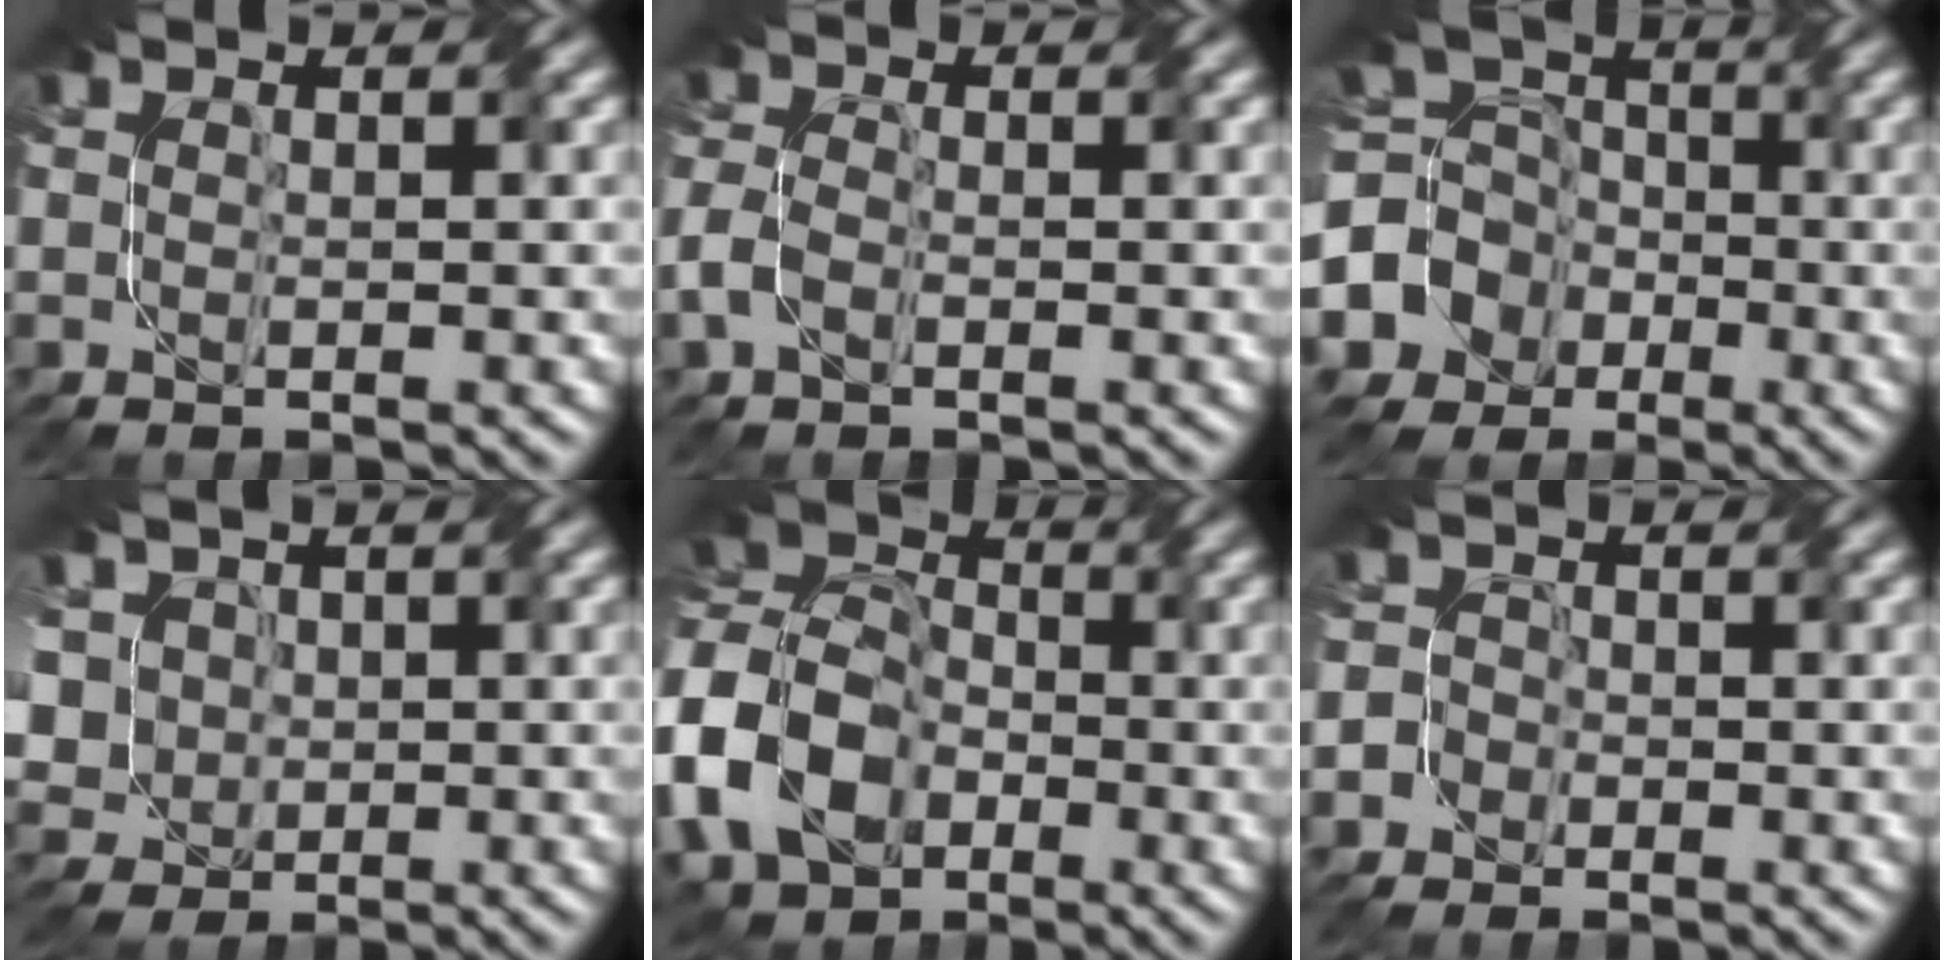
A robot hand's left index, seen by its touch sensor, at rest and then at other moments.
{"total": 2.4, "force": [-1.5, 1.1, 1.5], "torque": [-0.041, 0.005, -0.036]}
{"total": 6.6, "force": [-2.7, 5.5, 2.6], "torque": [-0.069, 0.010, -0.058]}
{"total": 6.1, "force": [0.9, 5.2, 3.1], "torque": [-0.085, 0.021, -0.009]}
{"total": 10.9, "force": [-3.4, 8.0, 6.6], "torque": [-0.160, 0.005, -0.081]}
{"total": 2.5, "force": [-1.7, 1.8, 0.0], "torque": [0.020, 0.010, -0.036]}